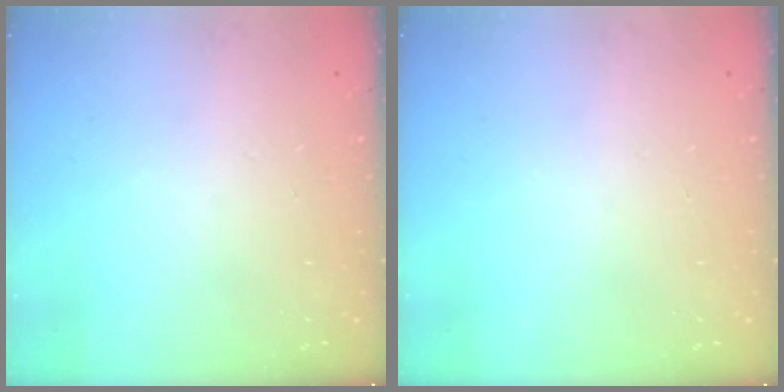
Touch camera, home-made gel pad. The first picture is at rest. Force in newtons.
{"total": 0.0}